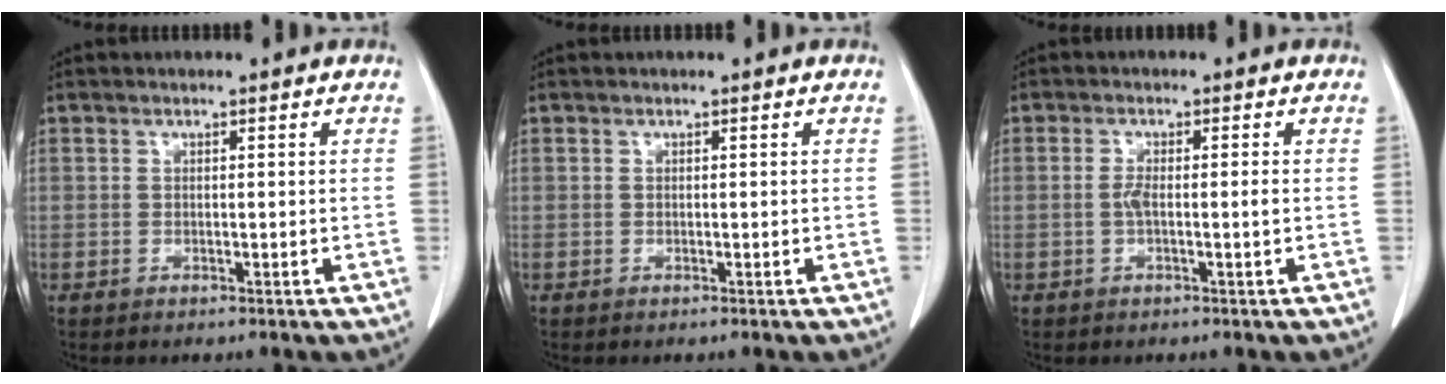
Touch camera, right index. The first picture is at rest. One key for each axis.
{"total": 0.0}
{"total": 2.4, "fx": -0.4, "fy": 0.1, "fz": 2.4, "tx": -0.046, "ty": 0.000, "tz": -0.007}